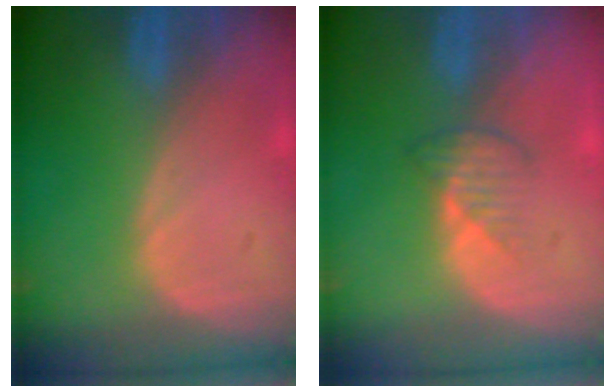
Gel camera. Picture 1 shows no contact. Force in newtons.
{"total": 2.6, "press": 2.6, "slide": 0.4}